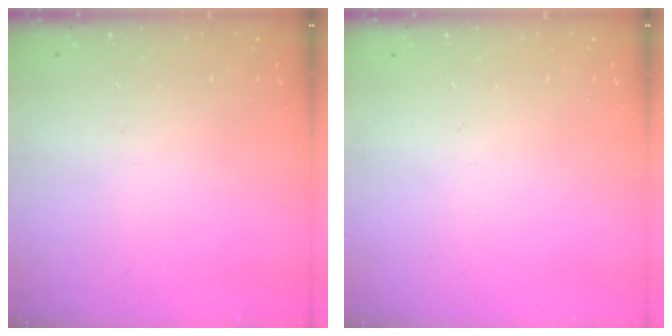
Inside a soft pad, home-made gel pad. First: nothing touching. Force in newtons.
{"total": 0.0}